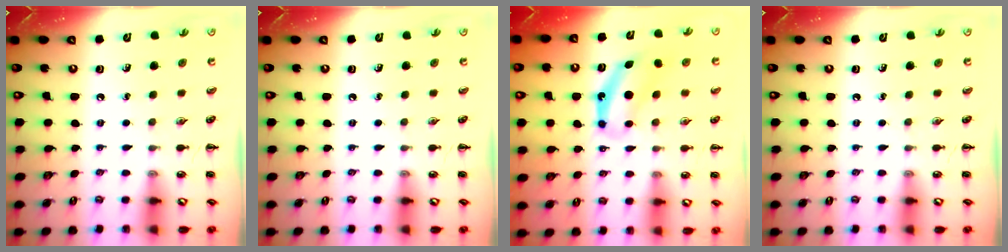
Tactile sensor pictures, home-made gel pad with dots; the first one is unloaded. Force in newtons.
{"total": 0.0}
{"total": 7.3, "press": 7.3, "slide": 0.3}
{"total": 0.0}